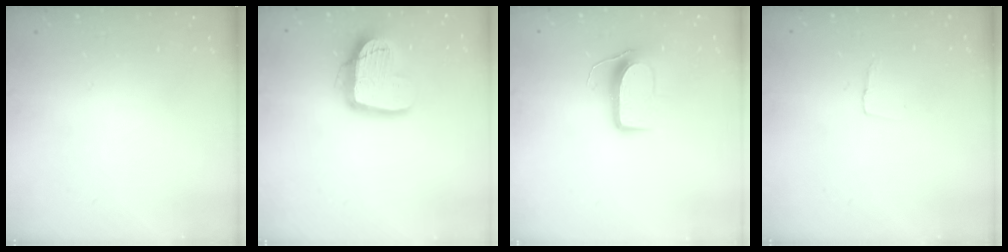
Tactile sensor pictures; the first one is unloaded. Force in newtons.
{"total": 15.3, "press": 15.2, "slide": 1.3}
{"total": 9.4, "press": 9.4, "slide": 0.3}
{"total": 3.8, "press": 3.8, "slide": 0.3}